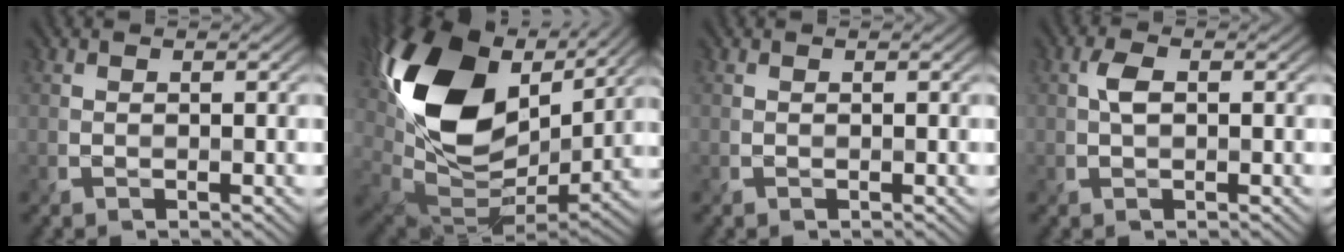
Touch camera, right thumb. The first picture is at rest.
{"total": 19.5, "force": [7.2, 11.8, 13.8], "torque": [-0.325, 0.021, 0.133]}
{"total": 0.0}
{"total": 2.0, "force": [0.0, 1.0, 1.7], "torque": [-0.039, 0.004, -0.002]}